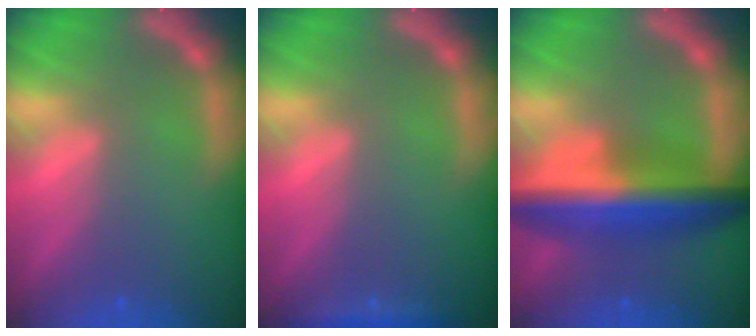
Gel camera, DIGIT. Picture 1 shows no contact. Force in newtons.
{"total": 1.4}
{"total": 9.5}